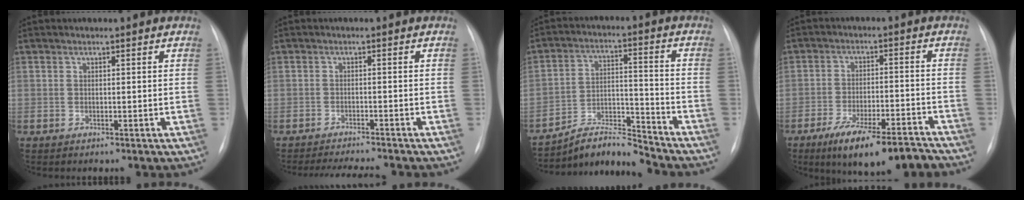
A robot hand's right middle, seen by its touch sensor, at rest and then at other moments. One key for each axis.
{"total": 7.0, "fx": -6.5, "fy": 0.1, "fz": 2.6, "tx": -0.037, "ty": -0.009, "tz": -0.098}
{"total": 8.2, "fx": -8.1, "fy": -0.6, "fz": 0.2, "tx": -0.006, "ty": 0.028, "tz": -0.143}
{"total": 13.0, "fx": -10.0, "fy": 2.6, "fz": 7.8, "tx": -0.118, "ty": -0.001, "tz": -0.160}